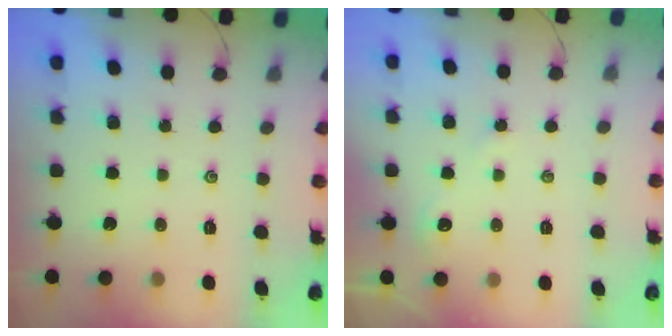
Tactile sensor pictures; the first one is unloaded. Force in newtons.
{"total": 2.2, "press": 2.2, "slide": 0.4}